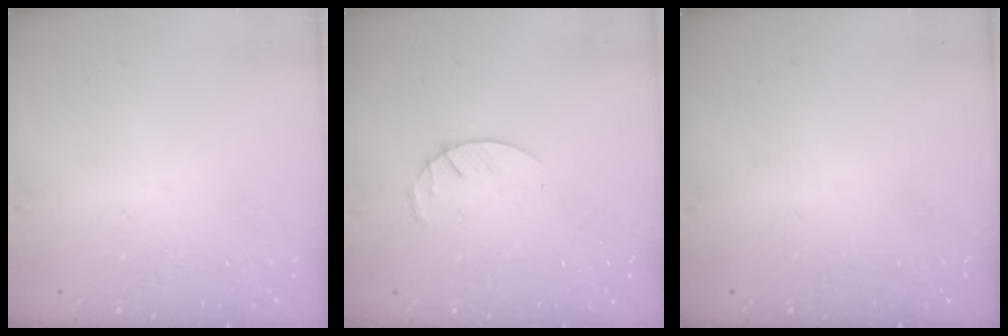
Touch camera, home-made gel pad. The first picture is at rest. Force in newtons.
{"total": 4.0, "press": 4.0, "slide": 0.6}
{"total": 0.0}